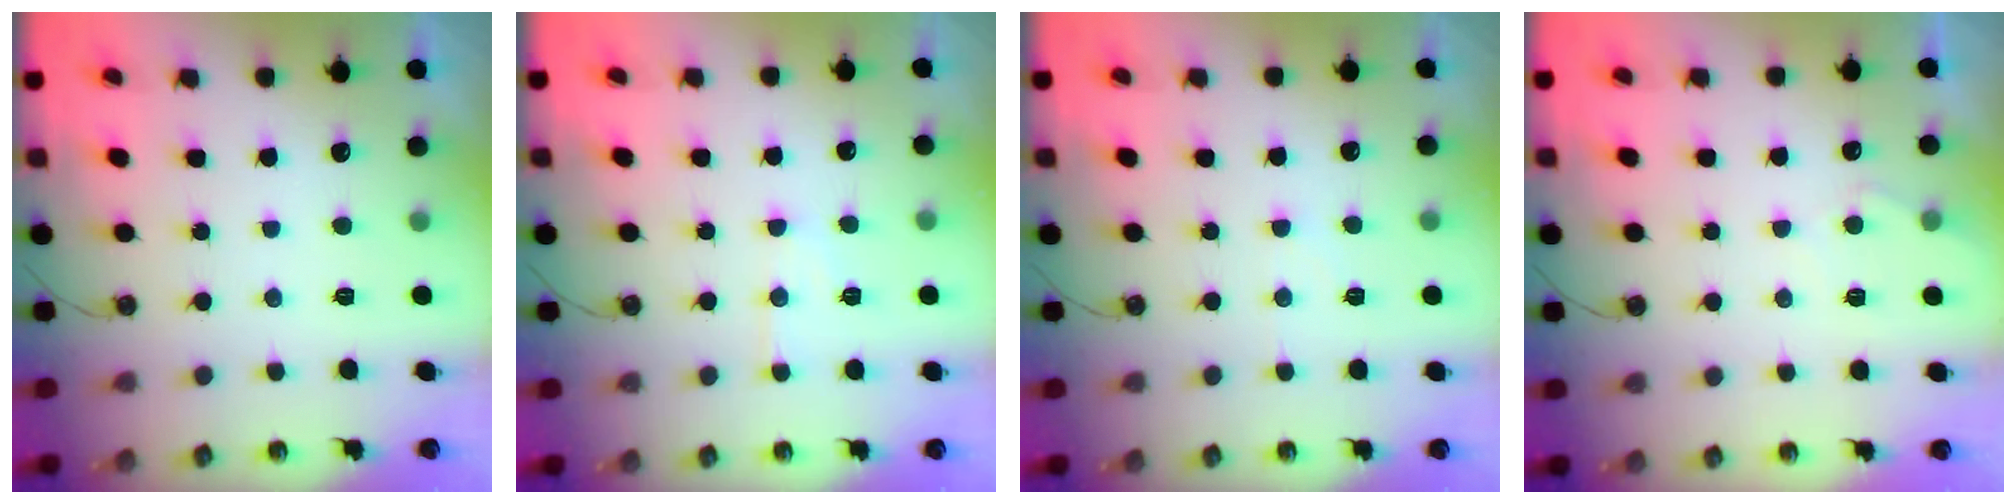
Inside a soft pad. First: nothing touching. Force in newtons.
{"total": 7.4, "press": 7.4, "slide": 0.6}
{"total": 2.7, "press": 2.7, "slide": 0.3}
{"total": 5.0, "press": 5.0, "slide": 0.7}